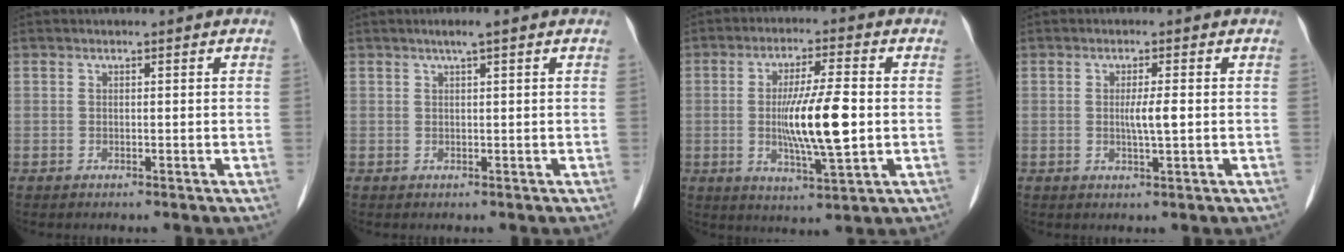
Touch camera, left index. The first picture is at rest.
{"total": 1.7, "force": [1.1, -0.2, 1.2], "torque": [-0.028, 0.008, 0.022]}
{"total": 10.4, "force": [-0.5, 1.2, 10.4], "torque": [-0.193, -0.011, -0.012]}
{"total": 2.8, "force": [0.0, 0.0, 2.8], "torque": [-0.055, -0.003, 0.001]}